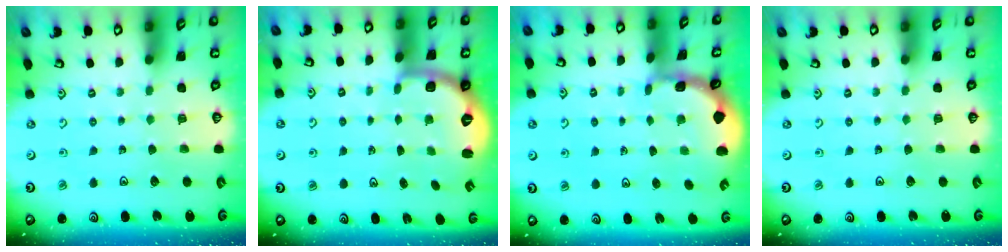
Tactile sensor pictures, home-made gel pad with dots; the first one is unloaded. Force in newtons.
{"total": 2.7, "press": 1.7, "slide": 2.1}
{"total": 1.5, "press": 1.5, "slide": 0.1}
{"total": 0.0}